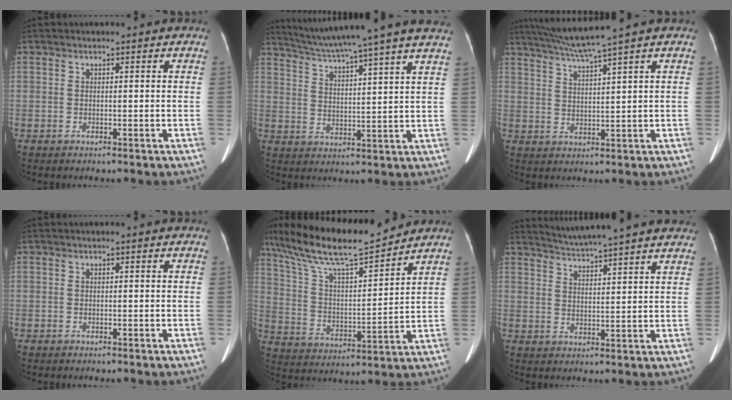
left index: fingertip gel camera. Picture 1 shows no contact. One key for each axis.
{"total": 19.1, "fx": 16.5, "fy": -1.7, "fz": 9.4, "tx": -0.163, "ty": -0.005, "tz": 0.229}
{"total": 6.8, "fx": 5.7, "fy": -2.2, "fz": 3.2, "tx": -0.061, "ty": 0.000, "tz": 0.108}
{"total": 0.0}
{"total": 17.2, "fx": 14.4, "fy": 1.7, "fz": 9.2, "tx": -0.177, "ty": 0.010, "tz": 0.263}
{"total": 15.0, "fx": 13.7, "fy": 0.1, "fz": 6.0, "tx": -0.104, "ty": 0.010, "tz": 0.185}